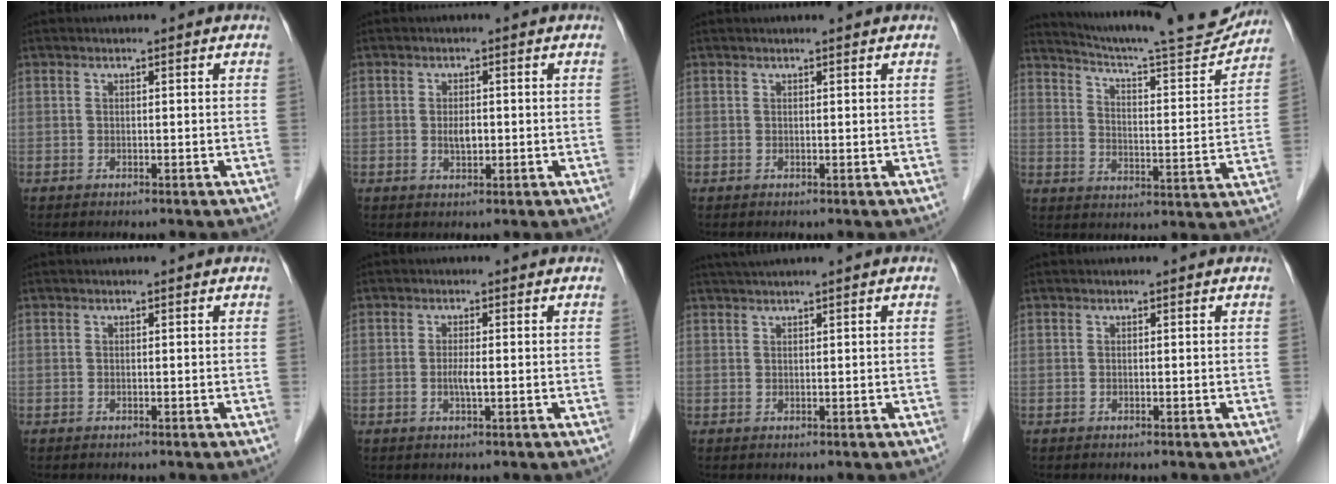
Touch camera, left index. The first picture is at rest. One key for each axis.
{"total": 2.1, "fx": -0.3, "fy": 1.0, "fz": 1.8, "tx": -0.036, "ty": -0.001, "tz": -0.002}
{"total": 1.0, "fx": 0.9, "fy": -0.1, "fz": 0.3, "tx": -0.007, "ty": 0.006, "tz": 0.014}
{"total": 19.0, "fx": 18.0, "fy": 0.9, "fz": 6.0, "tx": -0.100, "ty": -0.043, "tz": 0.244}
{"total": 0.0}
{"total": 1.8, "fx": -0.3, "fy": 0.1, "fz": 1.8, "tx": -0.039, "ty": -0.003, "tz": -0.005}
{"total": 2.5, "fx": 2.0, "fy": -0.7, "fz": 1.4, "tx": -0.027, "ty": 0.017, "tz": 0.043}
{"total": 0.0}